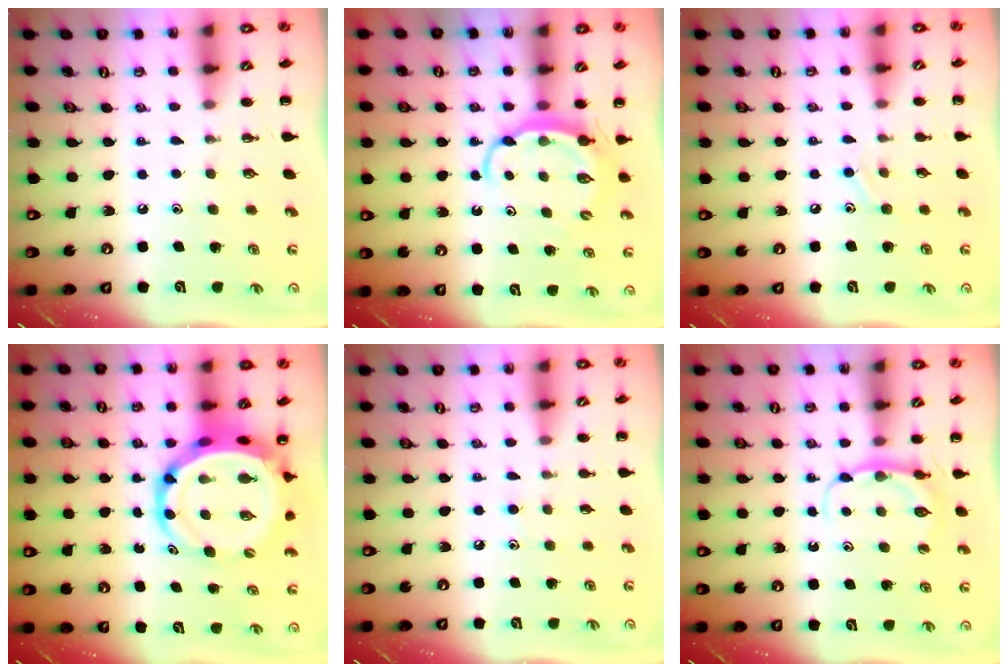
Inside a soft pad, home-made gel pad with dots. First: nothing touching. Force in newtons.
{"total": 5.8, "press": 5.8, "slide": 0.3}
{"total": 6.5, "press": 6.3, "slide": 1.7}
{"total": 10.2, "press": 9.8, "slide": 2.9}
{"total": 5.7, "press": 5.4, "slide": 1.9}
{"total": 5.8, "press": 5.7, "slide": 0.9}